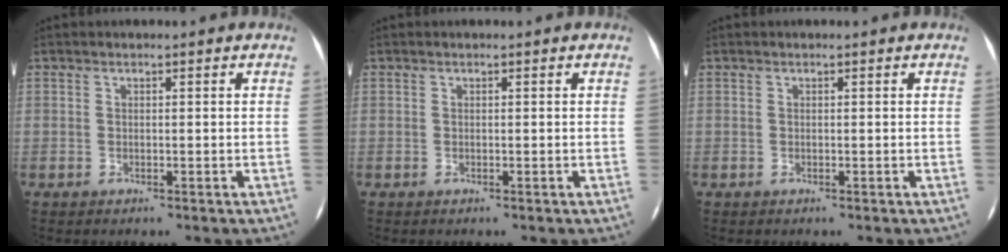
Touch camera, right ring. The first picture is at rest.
{"total": 0.0}
{"total": 0.0}